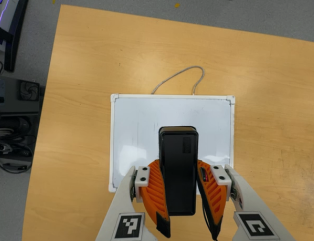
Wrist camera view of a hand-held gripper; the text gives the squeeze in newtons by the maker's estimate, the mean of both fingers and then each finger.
{"total": 8.8, "left": 7.3, "right": 10.4}